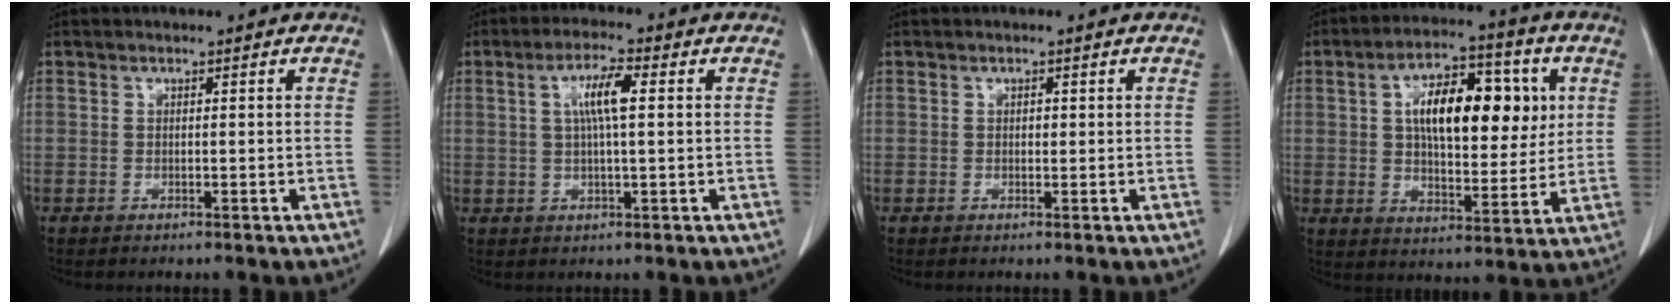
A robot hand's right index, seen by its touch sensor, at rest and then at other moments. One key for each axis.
{"total": 6.0, "fx": 1.2, "fy": 1.1, "fz": 5.8, "tx": -0.112, "ty": 0.010, "tz": 0.025}
{"total": 1.0, "fx": 0.1, "fy": 0.7, "fz": 0.8, "tx": -0.015, "ty": 0.000, "tz": 0.002}
{"total": 16.2, "fx": 3.7, "fy": 7.1, "fz": 14.0, "tx": -0.233, "ty": 0.028, "tz": 0.061}